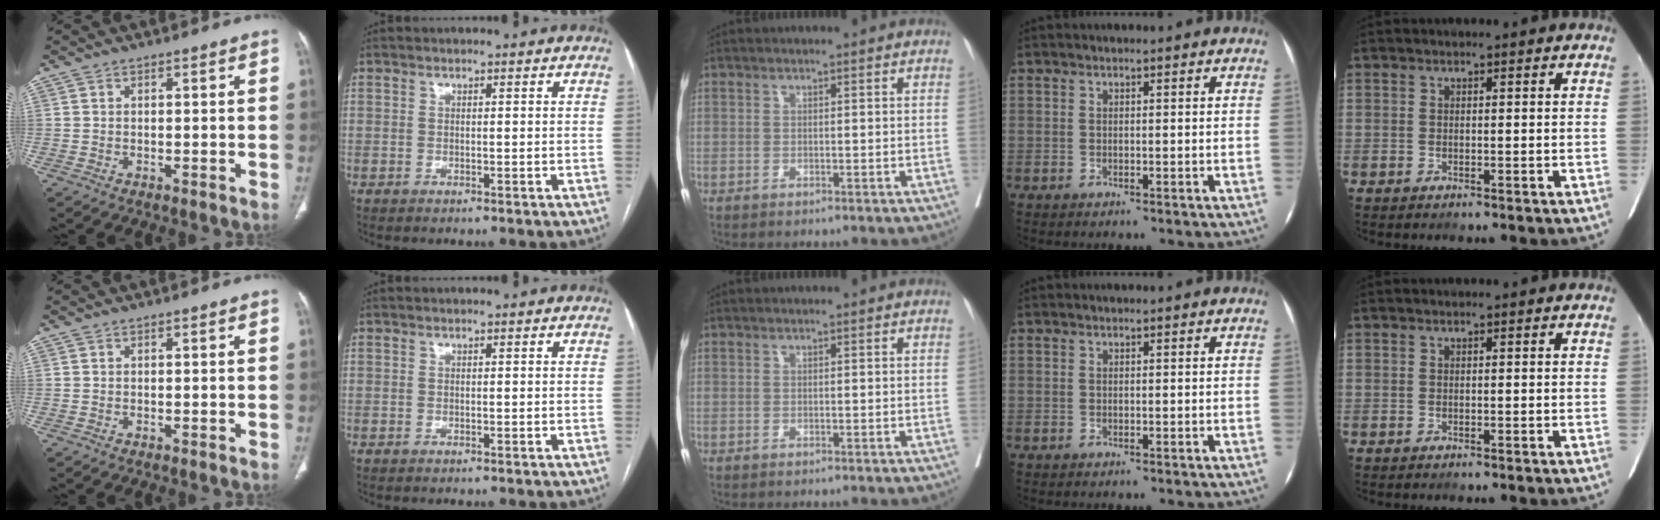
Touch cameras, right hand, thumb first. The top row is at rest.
{}